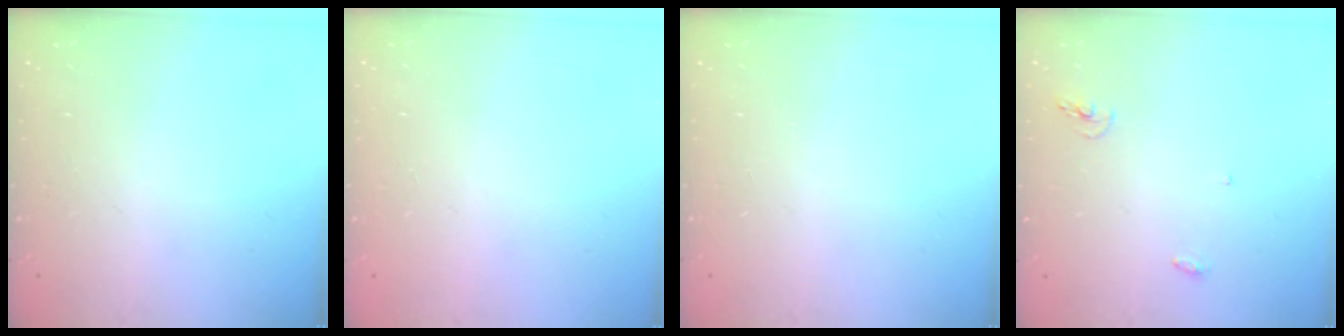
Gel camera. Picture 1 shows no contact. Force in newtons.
{"total": 0.9, "press": 0.9, "slide": 0.0}
{"total": 0.0}
{"total": 4.5, "press": 4.2, "slide": 1.5}